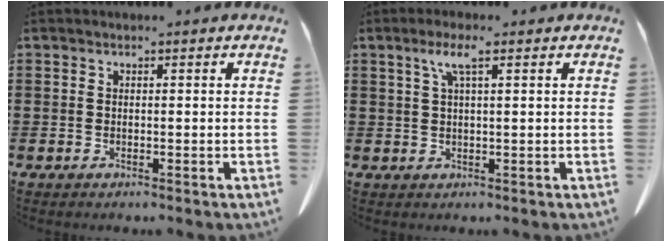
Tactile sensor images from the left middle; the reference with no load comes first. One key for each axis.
{"total": 3.7, "fx": 1.8, "fy": 0.5, "fz": 3.2, "tx": -0.069, "ty": 0.007, "tz": 0.028}